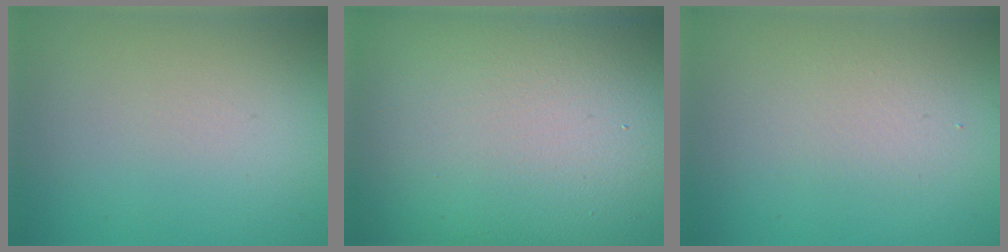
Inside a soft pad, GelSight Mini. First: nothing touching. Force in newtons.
{"total": 22.3, "press": 22.3, "slide": 1.1}
{"total": 1.9, "press": 1.9, "slide": 0.2}